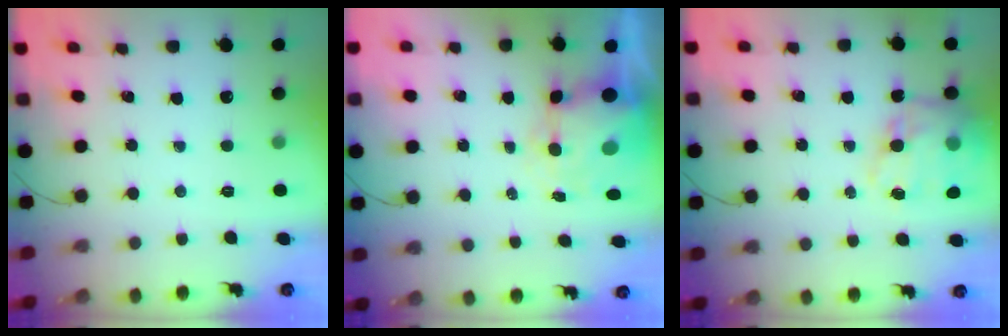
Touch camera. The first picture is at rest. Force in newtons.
{"total": 7.3, "press": 7.1, "slide": 1.8}
{"total": 16.6, "press": 16.2, "slide": 3.9}